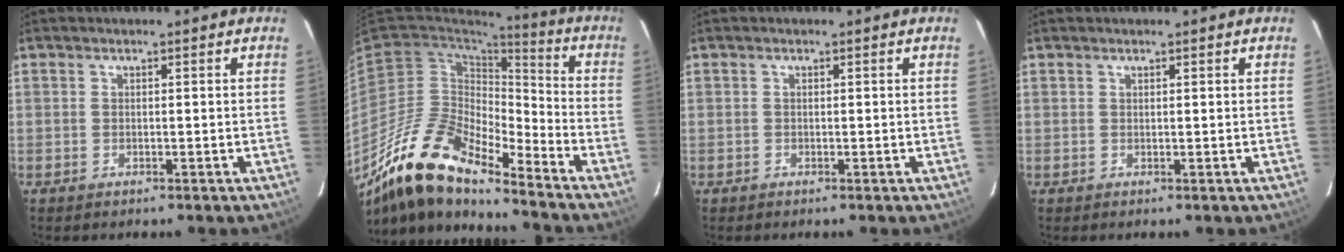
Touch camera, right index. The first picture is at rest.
{"total": 17.4, "force": [-14.3, 4.1, 8.9], "torque": [-0.154, -0.015, -0.282]}
{"total": 0.0}
{"total": 0.5, "force": [0.5, 0.2, 0.0], "torque": [-0.002, 0.001, 0.009]}